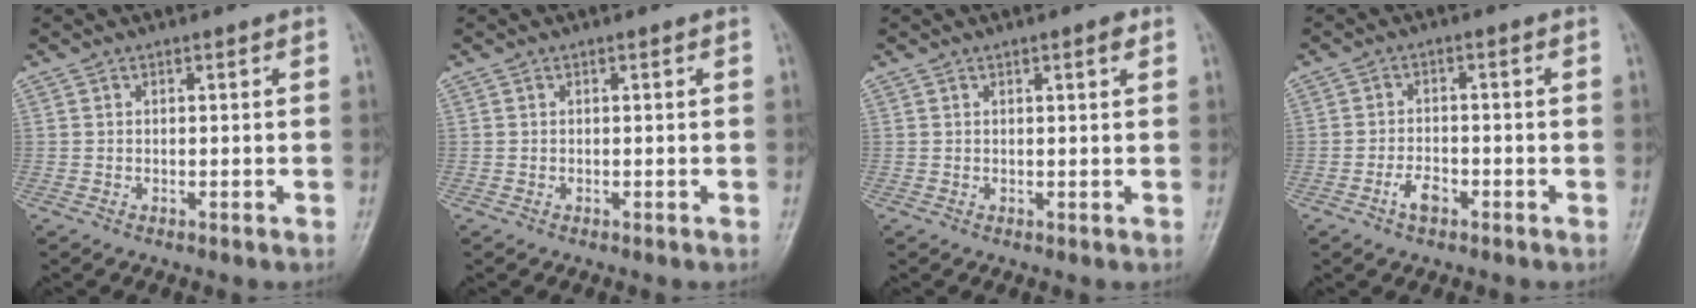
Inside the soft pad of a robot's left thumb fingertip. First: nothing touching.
{"total": 0.0}
{"total": 1.5, "force": [0.8, 0.3, 1.3], "torque": [-0.019, -0.002, 0.011]}
{"total": 3.4, "force": [-1.9, 1.8, 2.2], "torque": [-0.038, 0.015, -0.035]}